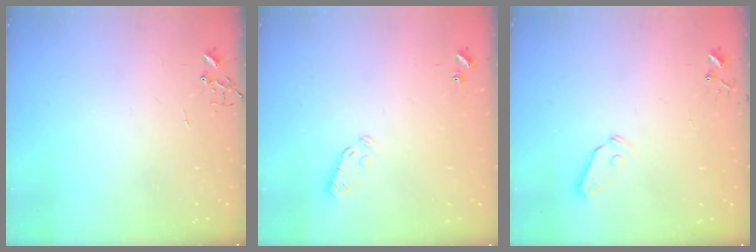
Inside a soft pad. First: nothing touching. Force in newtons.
{"total": 3.5, "press": 3.5, "slide": 0.4}
{"total": 5.5, "press": 5.4, "slide": 0.6}